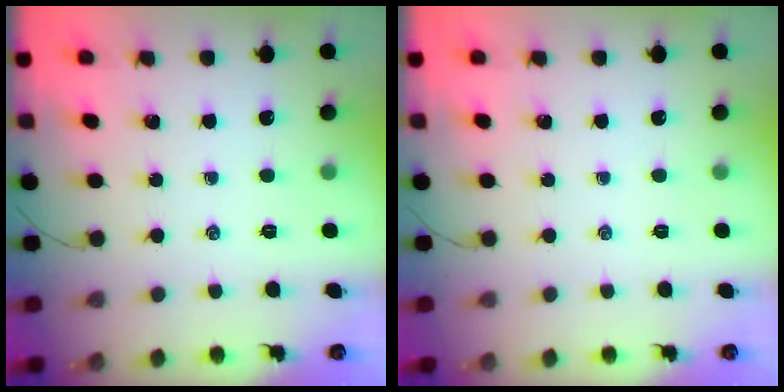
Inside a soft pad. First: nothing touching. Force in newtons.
{"total": 0.0}